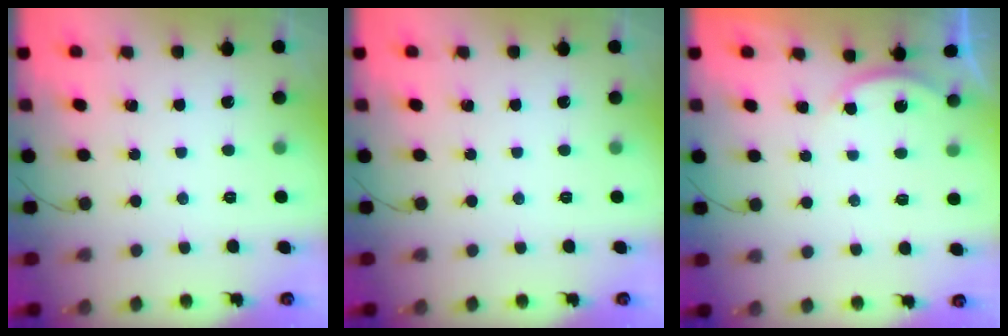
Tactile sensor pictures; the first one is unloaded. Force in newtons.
{"total": 0.0}
{"total": 2.2, "press": 2.2, "slide": 0.5}